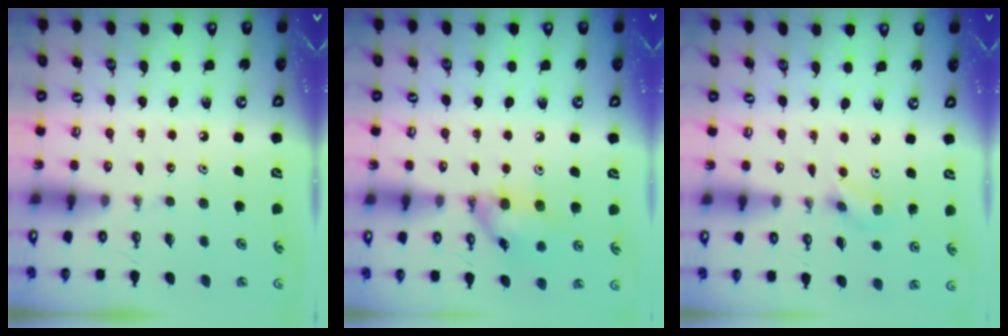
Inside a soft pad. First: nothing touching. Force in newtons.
{"total": 12.2, "press": 12.2, "slide": 0.5}
{"total": 2.2, "press": 2.2, "slide": 0.1}